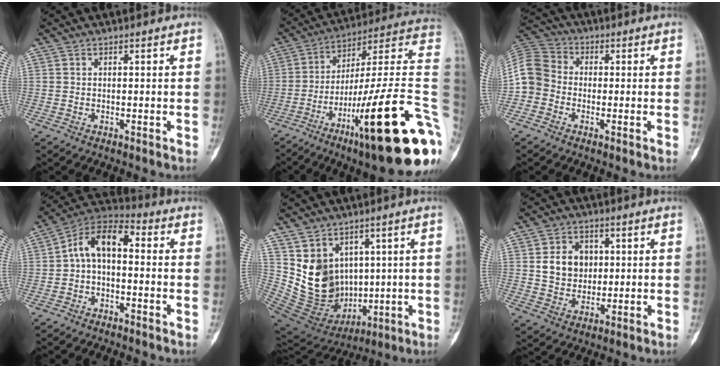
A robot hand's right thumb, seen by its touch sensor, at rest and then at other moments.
{"total": 30.4, "force": [-9.2, 5.2, 28.5], "torque": [-0.349, 0.054, -0.145]}
{"total": 8.4, "force": [-1.8, 7.4, 3.6], "torque": [-0.065, 0.028, -0.049]}
{"total": 9.6, "force": [0.0, 5.6, 7.8], "torque": [-0.126, 0.042, -0.018]}
{"total": 13.7, "force": [3.8, 11.3, 6.8], "torque": [-0.091, -0.019, 0.113]}
{"total": 8.3, "force": [1.5, 6.8, 4.5], "torque": [-0.041, -0.005, 0.029]}